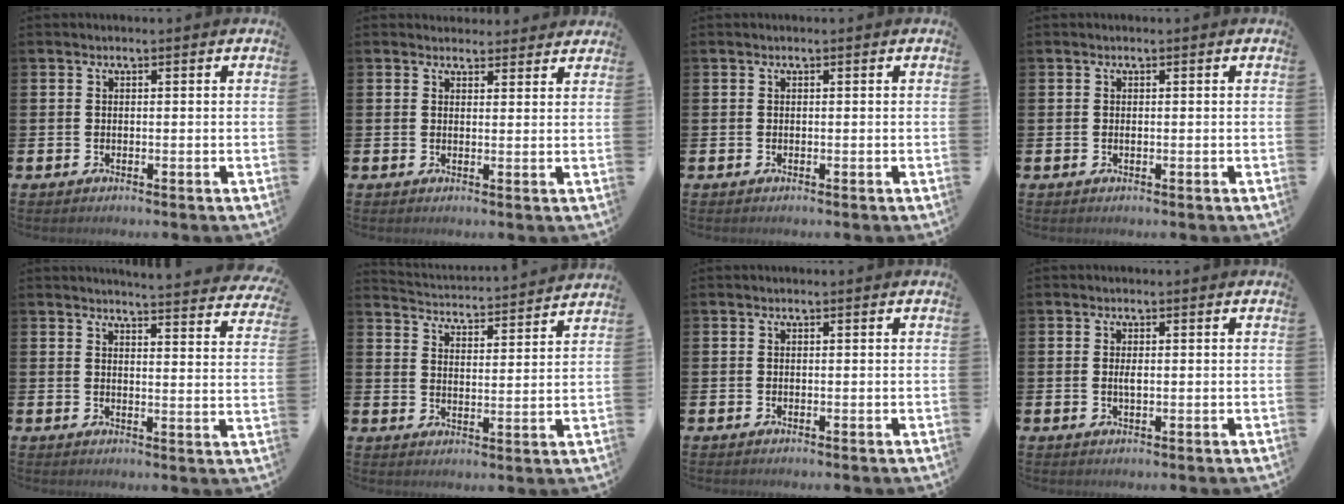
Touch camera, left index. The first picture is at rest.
{"total": 2.7, "force": [2.6, 0.9, -0.1], "torque": [0.007, -0.013, 0.046]}
{"total": 0.0}
{"total": 0.0}
{"total": 4.6, "force": [4.5, -0.3, 0.5], "torque": [-0.004, -0.039, 0.076]}
{"total": 4.2, "force": [4.2, 0.1, 0.0], "torque": [-0.024, -0.039, 0.071]}
{"total": 0.0}
{"total": 1.3, "force": [0.2, 0.4, 1.2], "torque": [-0.016, 0.000, 0.000]}